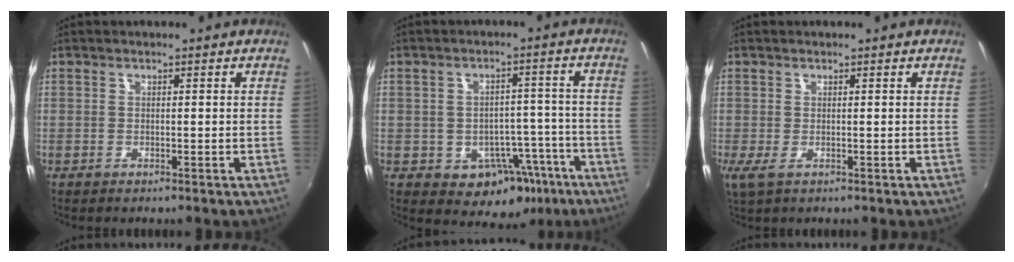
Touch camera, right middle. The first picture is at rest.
{"total": 11.0, "force": [-5.4, 8.4, 4.7], "torque": [-0.070, 0.035, -0.042]}
{"total": 1.9, "force": [-0.1, 0.5, 1.9], "torque": [-0.035, -0.008, -0.001]}